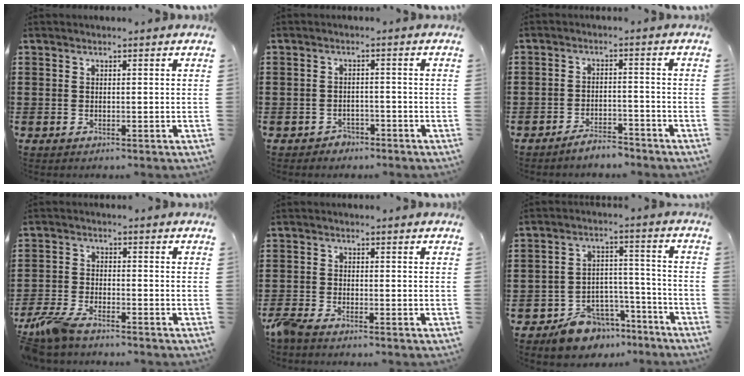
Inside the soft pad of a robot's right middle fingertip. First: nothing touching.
{"total": 1.8, "force": [-1.7, 0.7, 0.0], "torque": [-0.008, 0.003, -0.038]}
{"total": 3.6, "force": [-3.6, 0.5, 0.4], "torque": [-0.009, 0.006, -0.072]}
{"total": 5.2, "force": [-4.4, 1.1, 2.5], "torque": [-0.082, -0.010, -0.094]}
{"total": 2.3, "force": [-2.0, 0.2, 1.0], "torque": [-0.047, -0.008, -0.050]}
{"total": 8.0, "force": [-7.0, 3.6, 1.0], "torque": [-0.013, 0.041, -0.131]}